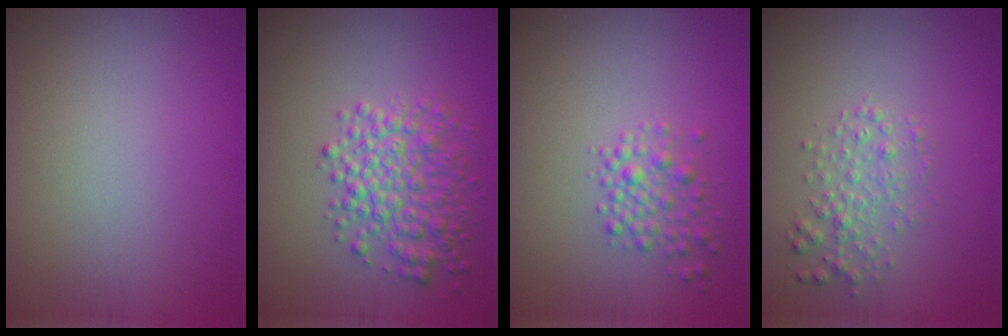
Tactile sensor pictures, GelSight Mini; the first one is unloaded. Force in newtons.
{"total": 4.5, "press": 4.5, "slide": 0.1}
{"total": 2.3, "press": 2.3, "slide": 0.1}
{"total": 2.1, "press": 2.1, "slide": 0.0}